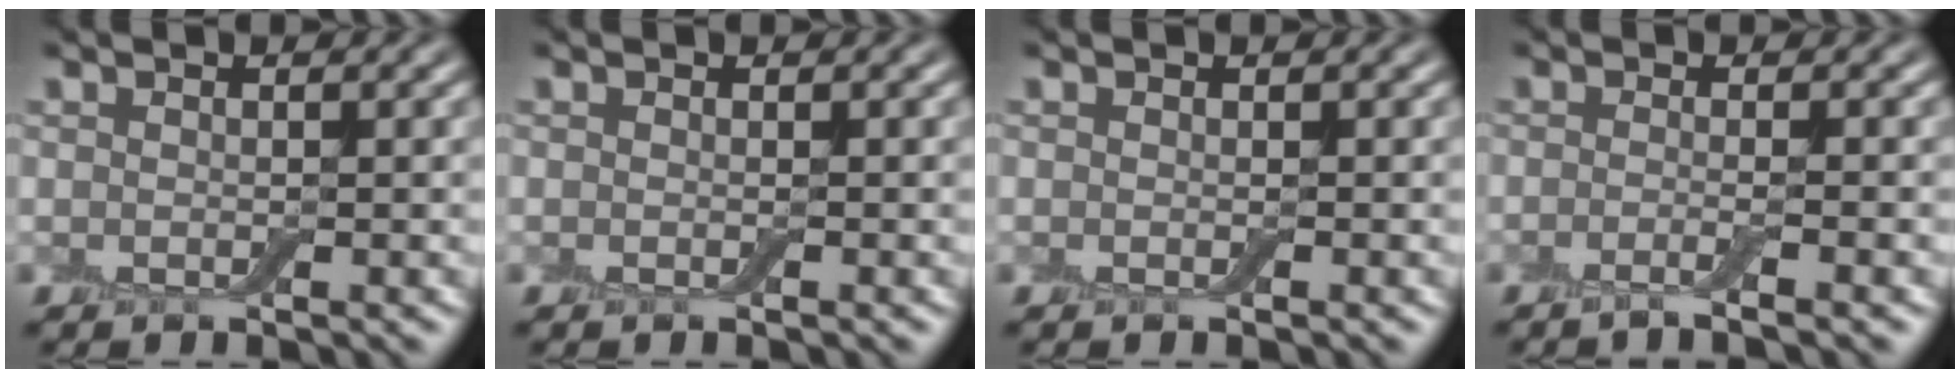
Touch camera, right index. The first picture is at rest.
{"total": 0.0}
{"total": 0.0}
{"total": 2.0, "force": [-0.9, 0.4, 1.7], "torque": [-0.014, -0.004, -0.027]}